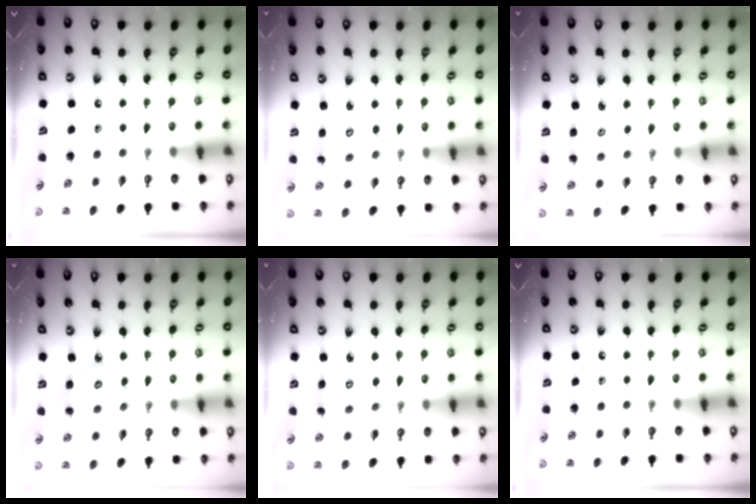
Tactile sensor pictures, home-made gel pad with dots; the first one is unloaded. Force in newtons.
{"total": 3.4, "press": 3.4, "slide": 0.5}
{"total": 3.1, "press": 3.1, "slide": 0.3}
{"total": 4.5, "press": 4.5, "slide": 0.3}
{"total": 4.0, "press": 4.0, "slide": 0.2}
{"total": 0.0}